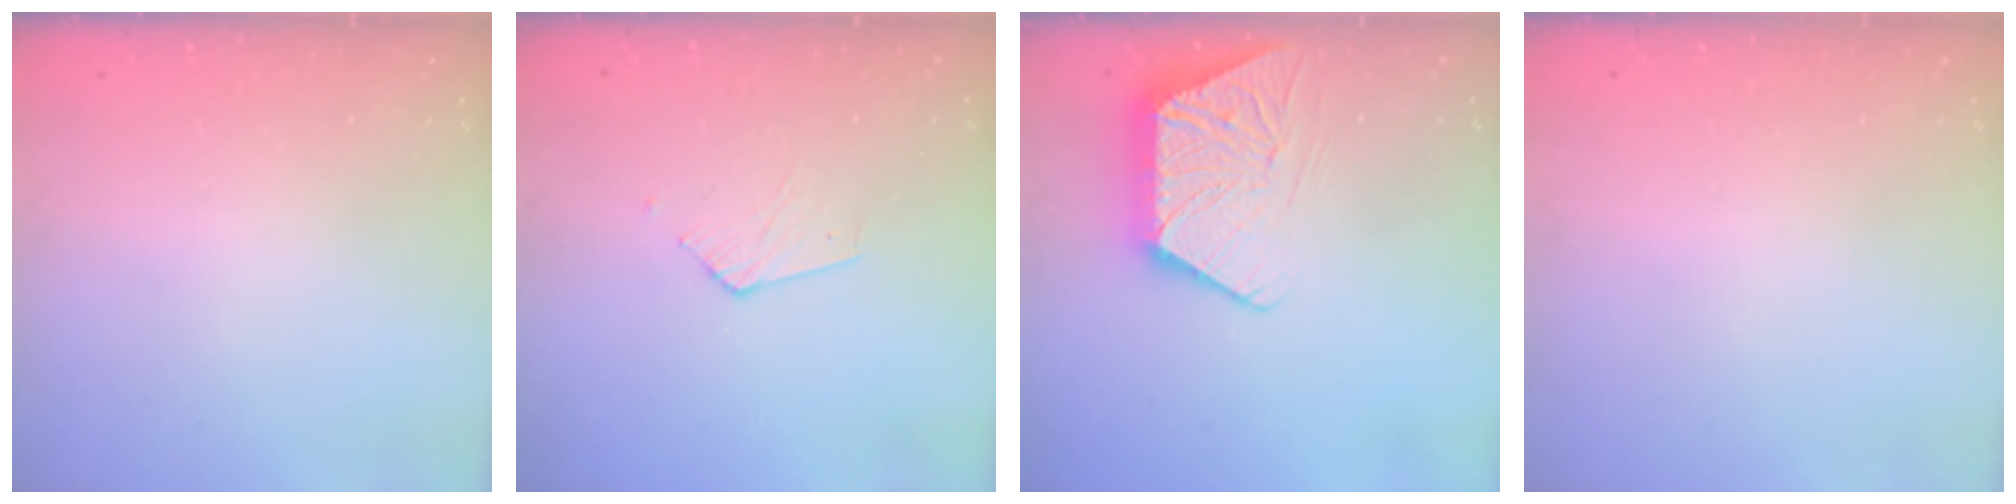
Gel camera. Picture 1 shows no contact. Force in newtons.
{"total": 2.9, "press": 2.9, "slide": 0.2}
{"total": 11.2, "press": 11.2, "slide": 0.7}
{"total": 0.0}